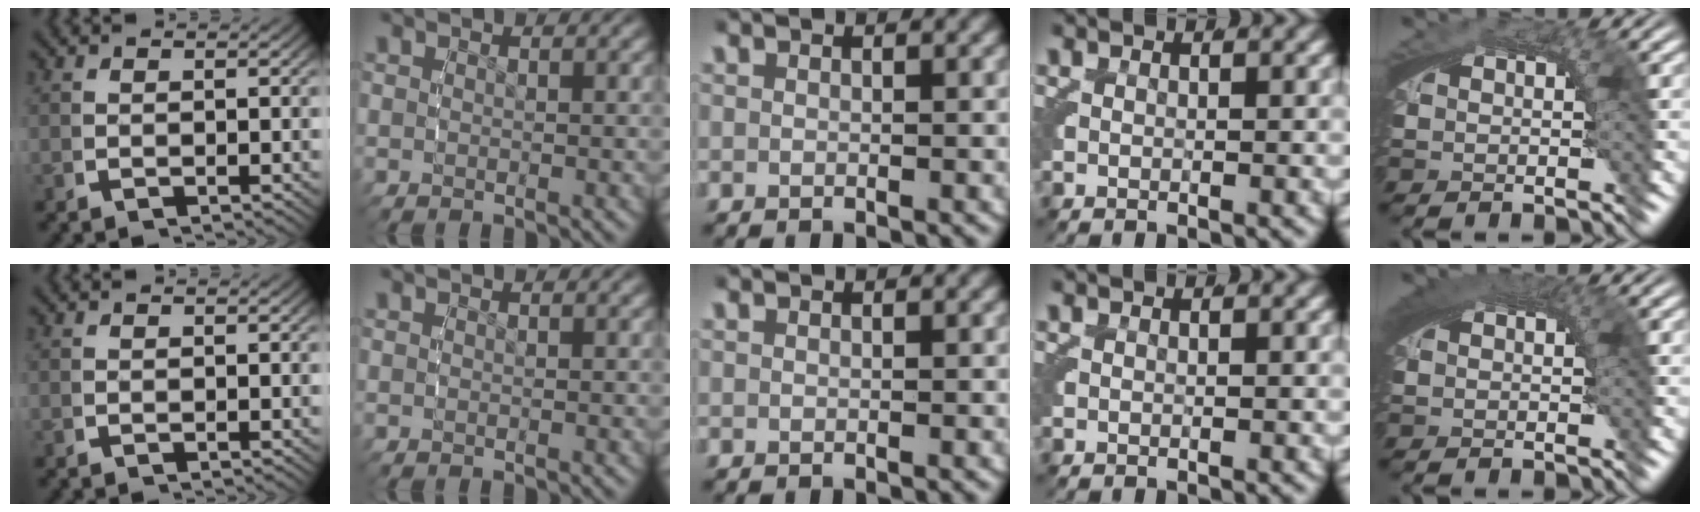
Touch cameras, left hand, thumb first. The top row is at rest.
{"little": {"total": 2.4, "force": [0.9, 0.6, 2.1], "torque": [-0.027, 0.008, 0.014]}}